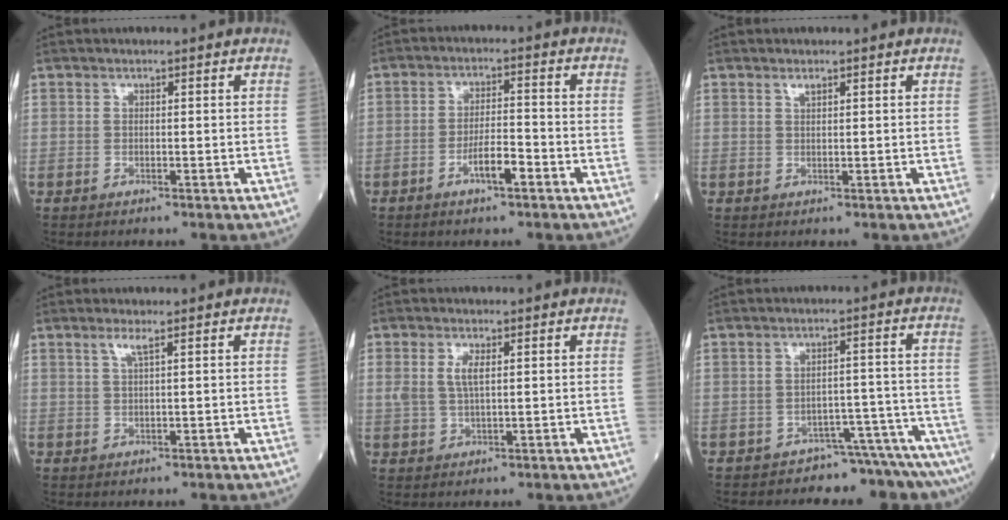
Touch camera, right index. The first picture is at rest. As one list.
[{"total": 4.7, "force": [-2.5, 0.9, 3.9], "torque": [-0.069, 0.001, -0.046]}, {"total": 0.9, "force": [0.7, 0.1, 0.6], "torque": [-0.013, -0.001, 0.013]}, {"total": 1.7, "force": [1.0, -0.2, 1.4], "torque": [-0.035, 0.001, 0.020]}, {"total": 3.5, "force": [1.0, 1.4, 3.1], "torque": [-0.071, 0.006, 0.023]}, {"total": 5.9, "force": [-5.8, 0.3, 0.3], "torque": [0.020, 0.053, -0.076]}]